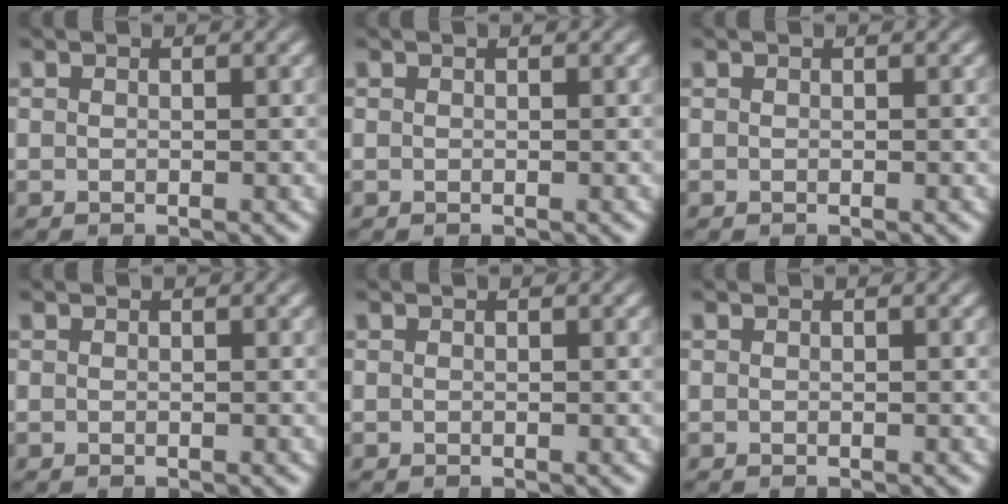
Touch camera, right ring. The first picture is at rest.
{"total": 0.0}
{"total": 0.0}
{"total": 0.0}
{"total": 0.0}
{"total": 0.0}